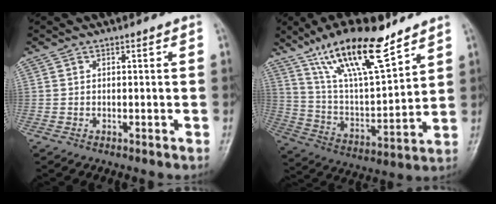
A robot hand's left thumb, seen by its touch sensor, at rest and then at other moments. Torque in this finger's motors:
{"motor_torque": [0.31, 0.32, 1.50, -1.27, 0.39]}